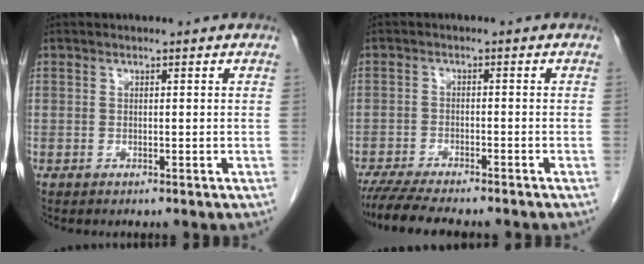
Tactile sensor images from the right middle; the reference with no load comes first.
{"total": 10.8, "force": [-9.4, 1.5, 5.2], "torque": [-0.076, -0.015, -0.142]}